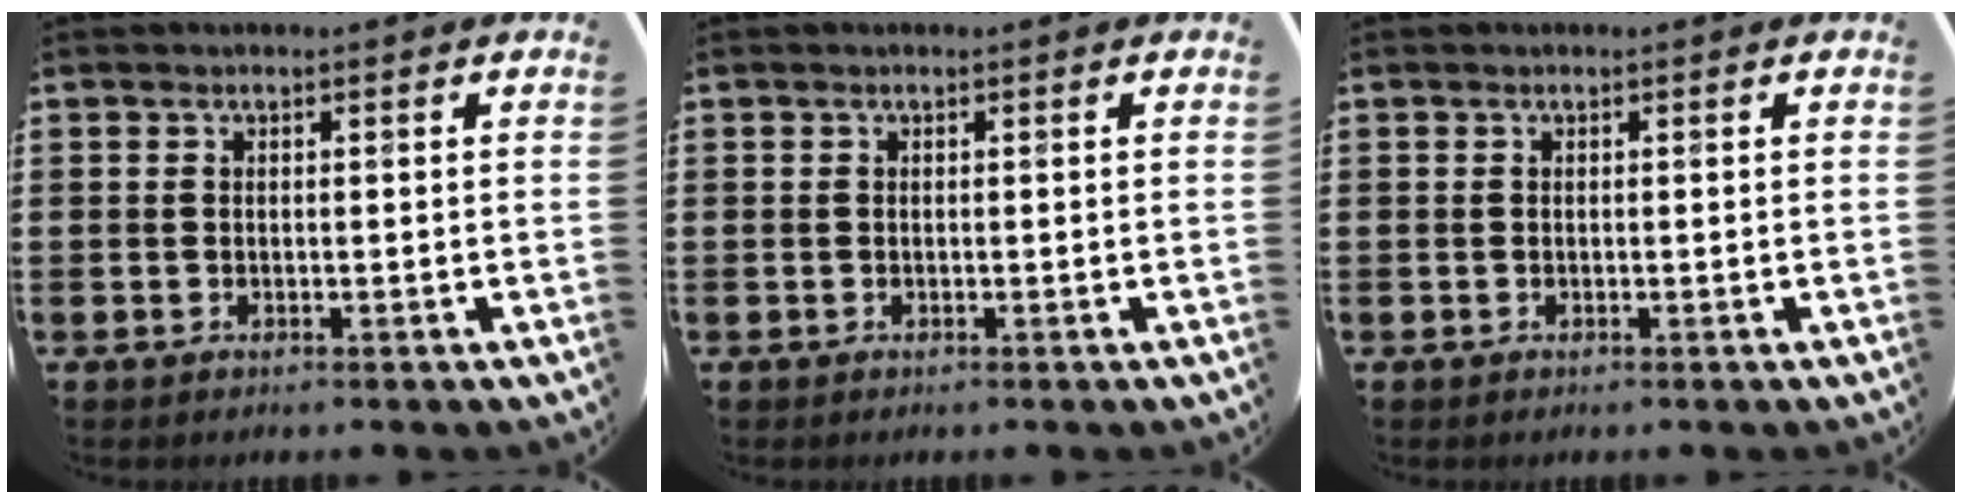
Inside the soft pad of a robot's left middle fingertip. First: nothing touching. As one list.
[{"total": 0.0}, {"total": 0.0}]